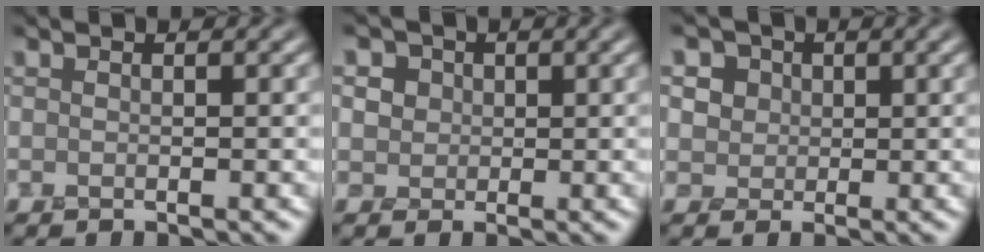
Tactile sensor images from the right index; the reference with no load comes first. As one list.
[{"total": 4.3, "force": [1.6, 3.6, 1.7], "torque": [-0.035, 0.010, 0.014]}, {"total": 5.5, "force": [2.3, 4.5, 2.2], "torque": [-0.042, 0.009, 0.023]}]